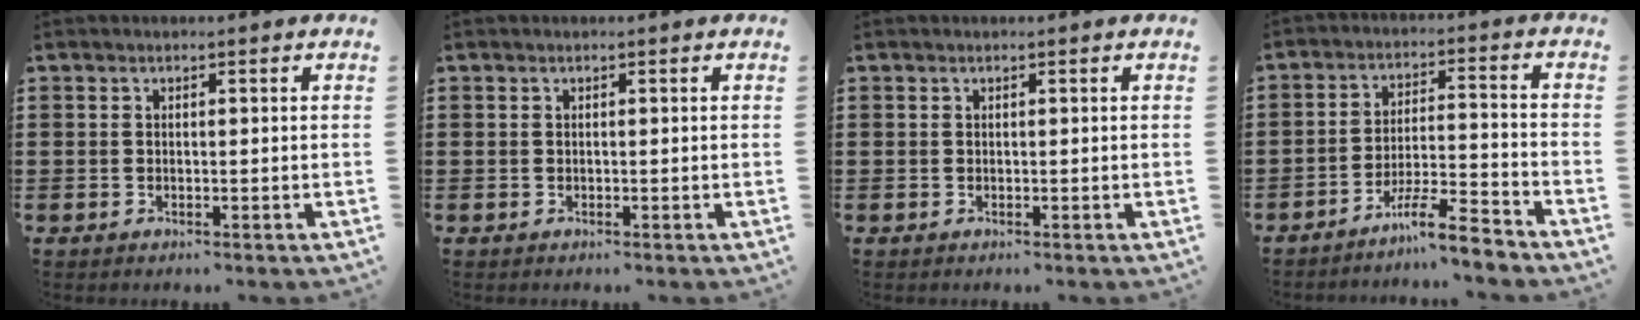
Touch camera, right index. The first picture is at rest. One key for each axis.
{"total": 0.0}
{"total": 0.0}
{"total": 7.4, "fx": -6.4, "fy": 0.4, "fz": 3.8, "tx": -0.072, "ty": 0.002, "tz": -0.121}